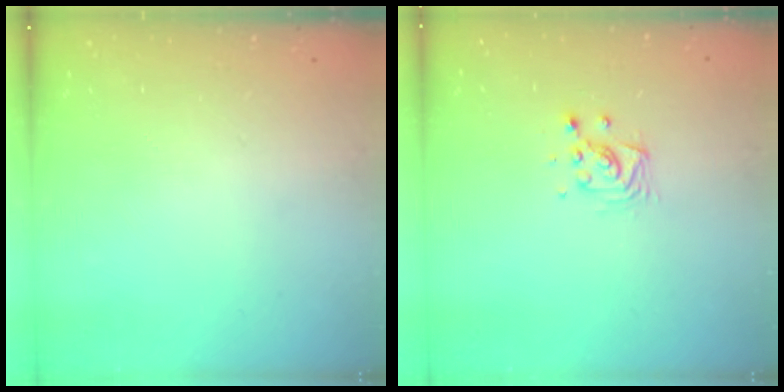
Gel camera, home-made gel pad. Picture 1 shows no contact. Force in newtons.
{"total": 5.2, "press": 5.2, "slide": 0.1}